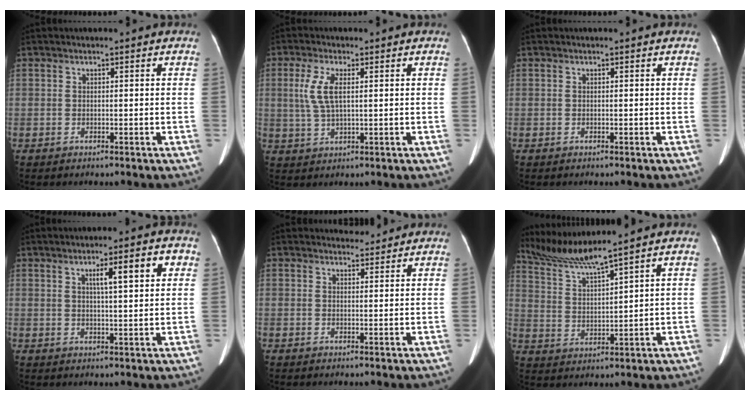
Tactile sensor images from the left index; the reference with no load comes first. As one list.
[{"total": 5.0, "force": [1.2, 1.4, 4.6], "torque": [-0.112, 0.005, 0.026]}, {"total": 0.0}, {"total": 6.3, "force": [2.4, 0.7, 5.7], "torque": [-0.086, 0.012, 0.035]}, {"total": 2.2, "force": [2.1, 0.5, -0.1], "torque": [-0.002, 0.001, 0.032]}, {"total": 7.1, "force": [6.3, -2.0, 2.6], "torque": [-0.062, -0.003, 0.132]}]